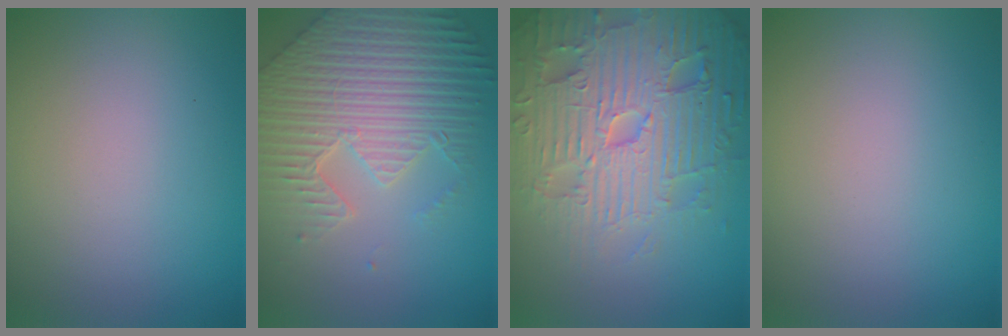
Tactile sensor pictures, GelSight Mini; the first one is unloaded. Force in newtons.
{"total": 8.0, "press": 5.9, "slide": 5.4}
{"total": 7.9, "press": 7.7, "slide": 1.8}
{"total": 0.0}